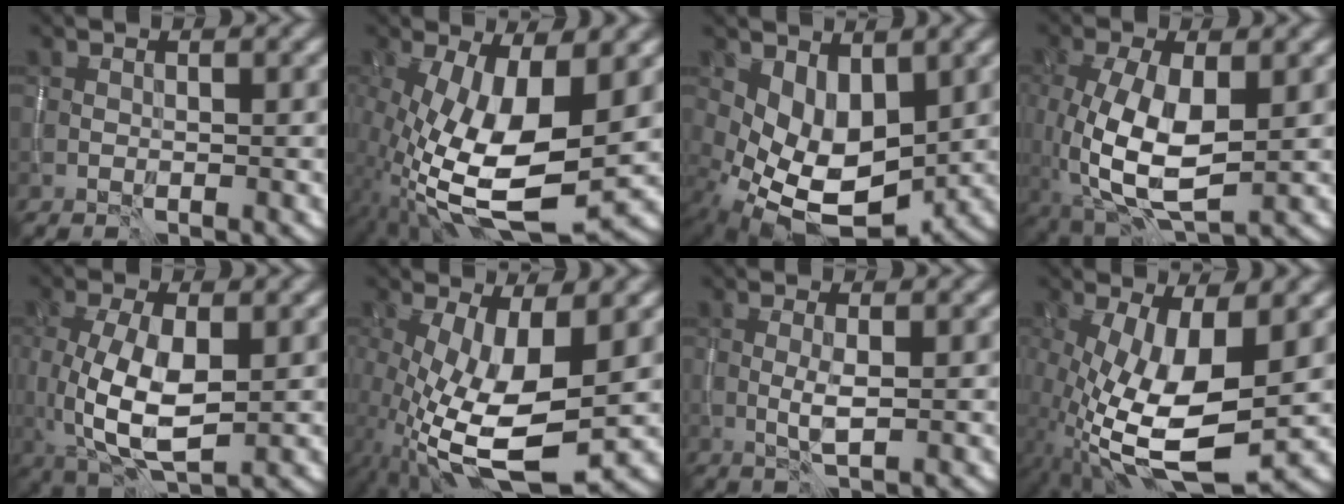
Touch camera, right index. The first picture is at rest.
{"total": 12.7, "force": [-2.6, 4.6, 11.5], "torque": [-0.226, -0.012, -0.044]}
{"total": 6.9, "force": [0.1, 4.2, 5.4], "torque": [-0.102, -0.015, 0.011]}
{"total": 8.2, "force": [-0.7, 3.8, 7.3], "torque": [-0.160, -0.009, -0.007]}
{"total": 7.4, "force": [-0.3, 3.2, 6.6], "torque": [-0.141, -0.008, -0.001]}
{"total": 10.4, "force": [-2.1, 3.6, 9.5], "torque": [-0.196, -0.016, -0.035]}
{"total": 1.5, "force": [-0.1, 0.1, 1.5], "torque": [-0.032, 0.000, -0.001]}
{"total": 11.1, "force": [-2.2, 3.9, 10.1], "torque": [-0.205, -0.016, -0.038]}